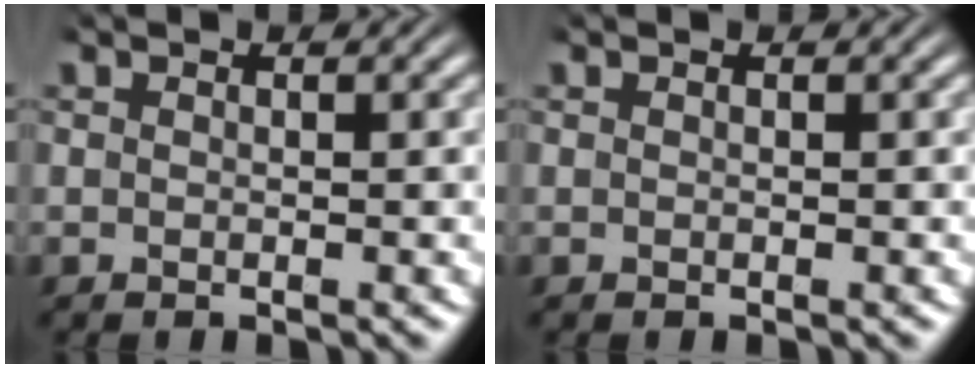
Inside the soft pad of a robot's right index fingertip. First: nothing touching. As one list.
[{"total": 0.0}]